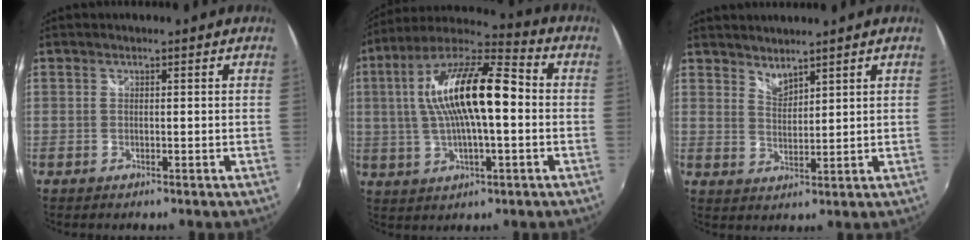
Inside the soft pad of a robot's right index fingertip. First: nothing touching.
{"total": 18.5, "force": [1.1, 5.6, 17.6], "torque": [-0.323, 0.020, 0.008]}
{"total": 3.4, "force": [3.1, 0.7, 1.0], "torque": [-0.013, -0.003, 0.055]}